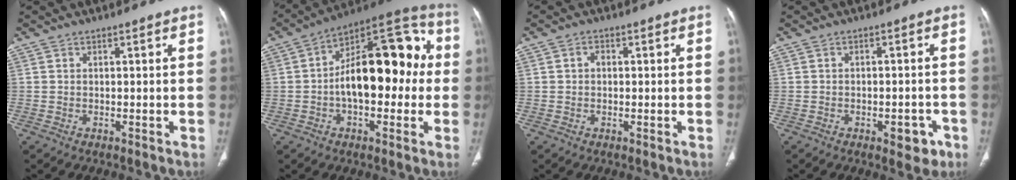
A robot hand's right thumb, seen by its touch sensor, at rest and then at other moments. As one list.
[{"total": 21.1, "force": [0.2, 11.2, 17.8], "torque": [-0.237, 0.052, -0.006]}, {"total": 1.5, "force": [0.1, 1.2, 0.9], "torque": [-0.010, 0.006, 0.000]}, {"total": 4.8, "force": [-2.3, 2.5, 3.3], "torque": [-0.022, 0.011, -0.026]}]